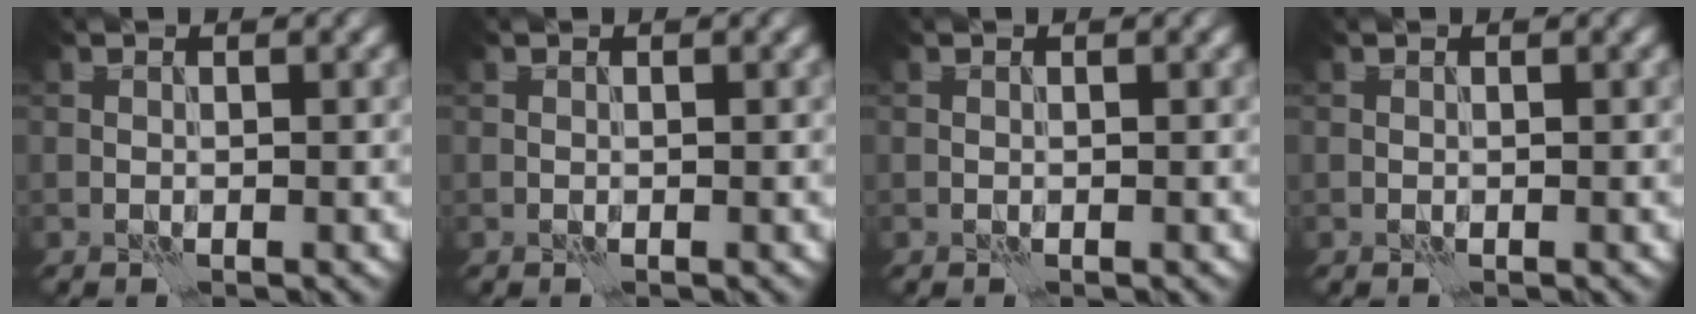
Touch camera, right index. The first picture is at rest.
{"total": 0.0}
{"total": 0.0}
{"total": 0.0}